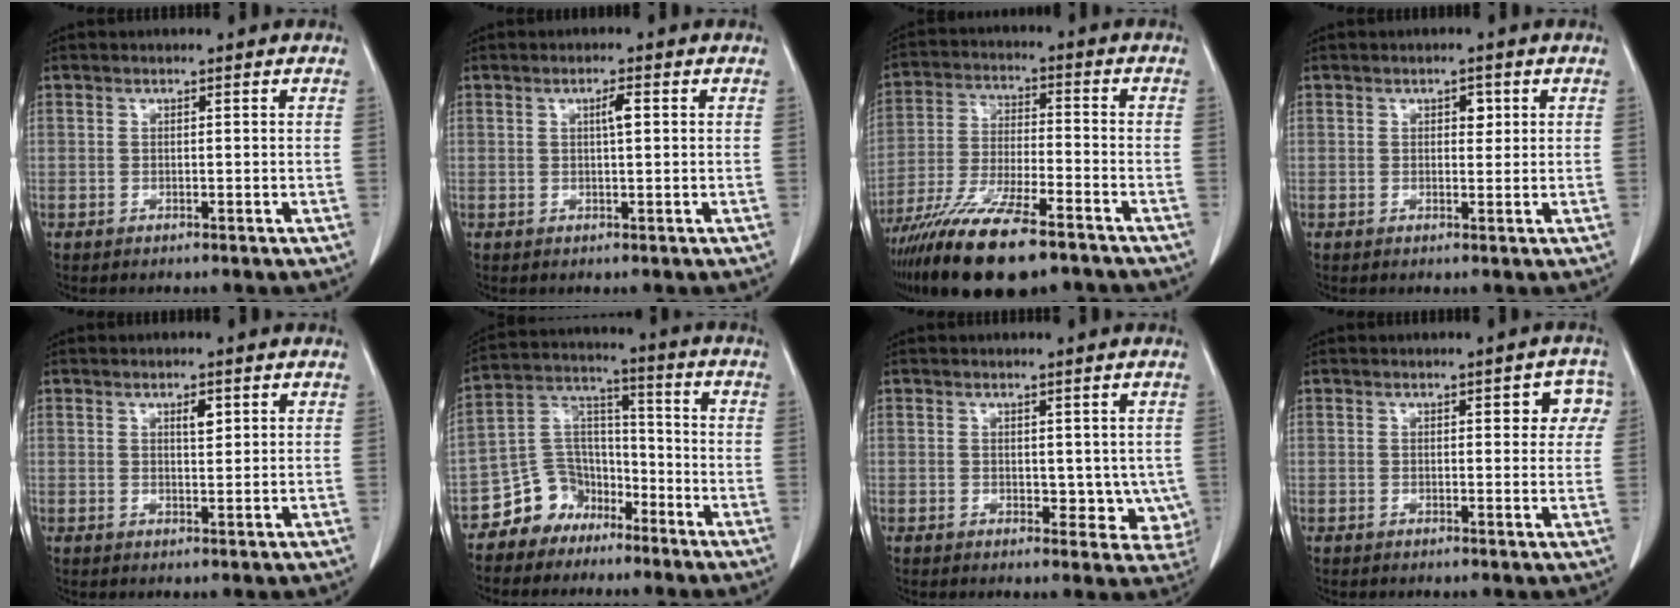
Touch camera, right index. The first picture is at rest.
{"total": 2.0, "force": [0.5, 0.2, 1.9], "torque": [-0.033, 0.003, 0.008]}
{"total": 17.3, "force": [-12.6, 3.2, 11.4], "torque": [-0.218, -0.039, -0.220]}
{"total": 1.8, "force": [0.6, 1.1, 1.3], "torque": [-0.015, 0.001, 0.008]}
{"total": 2.0, "force": [1.0, 0.7, 1.7], "torque": [-0.028, -0.003, 0.017]}
{"total": 8.8, "force": [-6.1, 6.3, 1.1], "torque": [-0.019, 0.047, -0.110]}
{"total": 5.1, "force": [0.4, 3.5, 3.6], "torque": [-0.019, -0.007, 0.013]}
{"total": 4.8, "force": [1.6, 2.0, 4.0], "torque": [-0.029, 0.013, 0.013]}